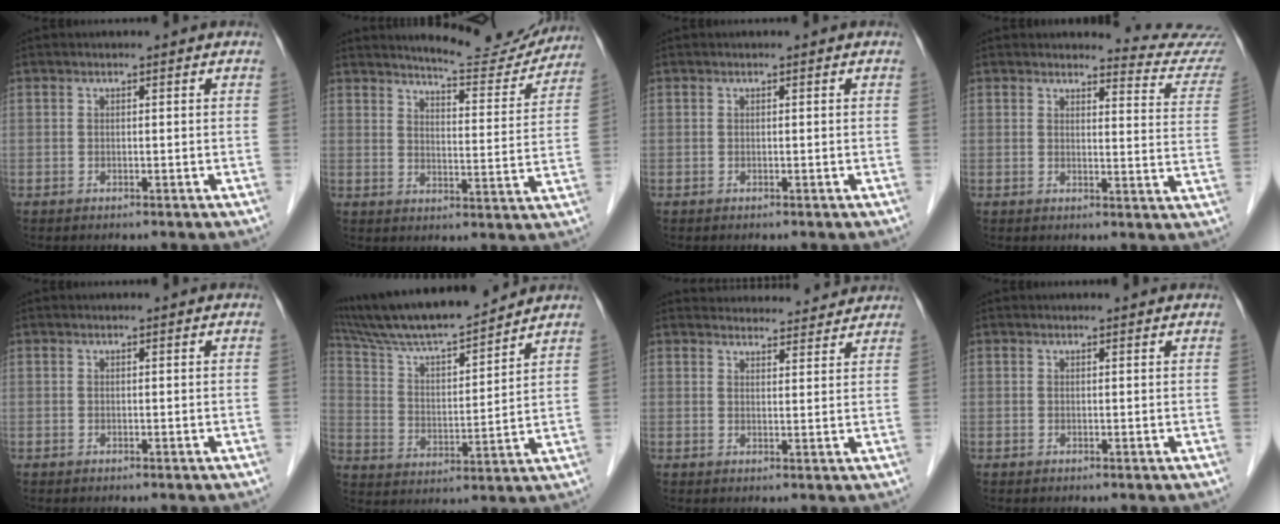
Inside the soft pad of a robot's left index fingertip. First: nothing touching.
{"total": 12.3, "force": [11.9, 1.6, 2.6], "torque": [-0.031, -0.025, 0.148]}
{"total": 0.0}
{"total": 9.3, "force": [9.3, -0.3, -0.3], "torque": [0.010, -0.080, 0.083]}
{"total": 0.0}
{"total": 16.2, "force": [14.6, 1.4, 7.0], "torque": [-0.133, 0.012, 0.256]}
{"total": 11.1, "force": [10.8, 2.2, 1.4], "torque": [0.001, 0.018, 0.125]}
{"total": 1.5, "force": [1.5, 0.2, 0.2], "torque": [-0.013, 0.007, 0.016]}